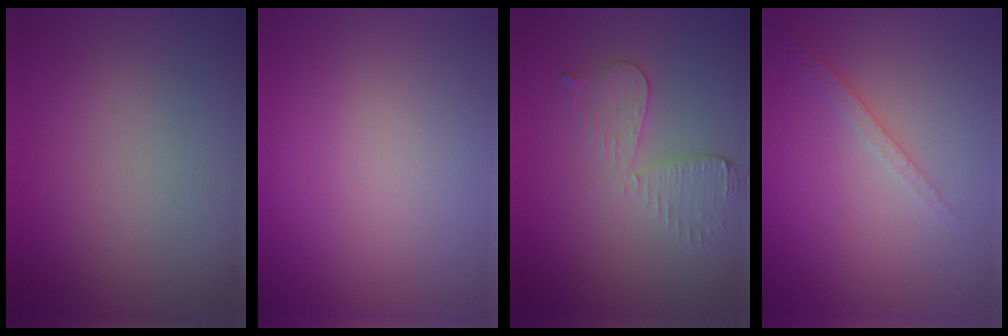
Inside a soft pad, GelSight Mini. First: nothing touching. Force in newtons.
{"total": 0.0}
{"total": 3.0, "press": 2.7, "slide": 1.2}
{"total": 1.4, "press": 0.8, "slide": 1.1}